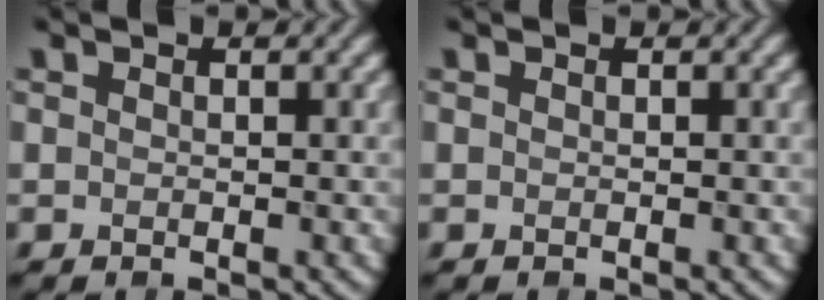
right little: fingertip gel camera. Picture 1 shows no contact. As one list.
[{"total": 0.0}]